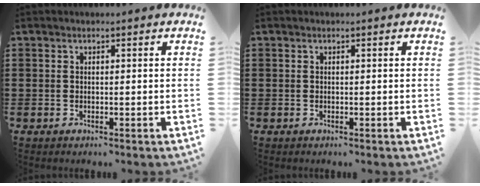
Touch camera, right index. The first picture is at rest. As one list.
[{"total": 0.0}]